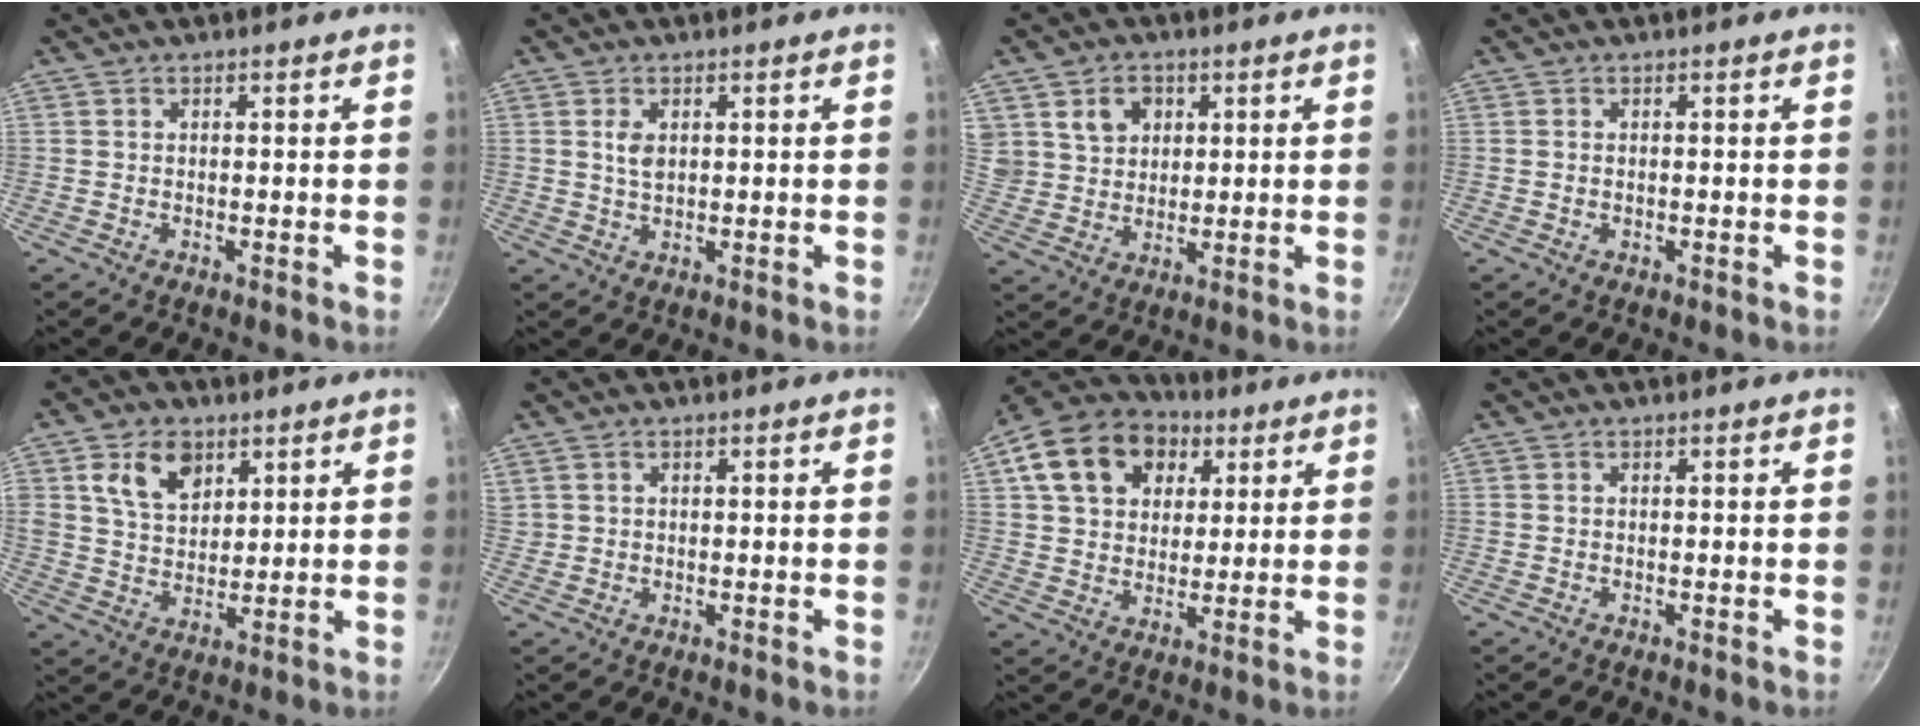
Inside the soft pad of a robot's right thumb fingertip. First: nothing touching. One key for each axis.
{"total": 2.9, "fx": 0.9, "fy": 1.8, "fz": 2.2, "tx": -0.036, "ty": -0.005, "tz": 0.017}
{"total": 7.4, "fx": 3.1, "fy": 5.9, "fz": 3.1, "tx": -0.032, "ty": -0.005, "tz": 0.061}
{"total": 0.6, "fx": 0.0, "fy": 0.4, "fz": 0.4, "tx": -0.007, "ty": 0.001, "tz": -0.001}
{"total": 9.8, "fx": 4.4, "fy": 6.6, "fz": 5.7, "tx": -0.080, "ty": -0.017, "tz": 0.080}
{"total": 1.1, "fx": 0.6, "fy": 0.9, "fz": 0.3, "tx": 0.000, "ty": 0.008, "tz": 0.013}
{"total": 17.9, "fx": 6.7, "fy": 13.4, "fz": 9.8, "tx": -0.156, "ty": 0.014, "tz": 0.105}
{"total": 0.0}